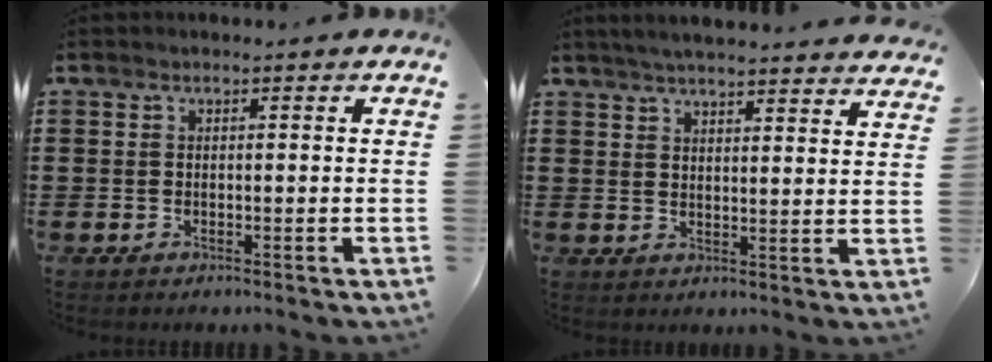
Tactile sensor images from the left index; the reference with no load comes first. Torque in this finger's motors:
{"motor_torque": [2.14, 0.00, 0.44, 0.09]}